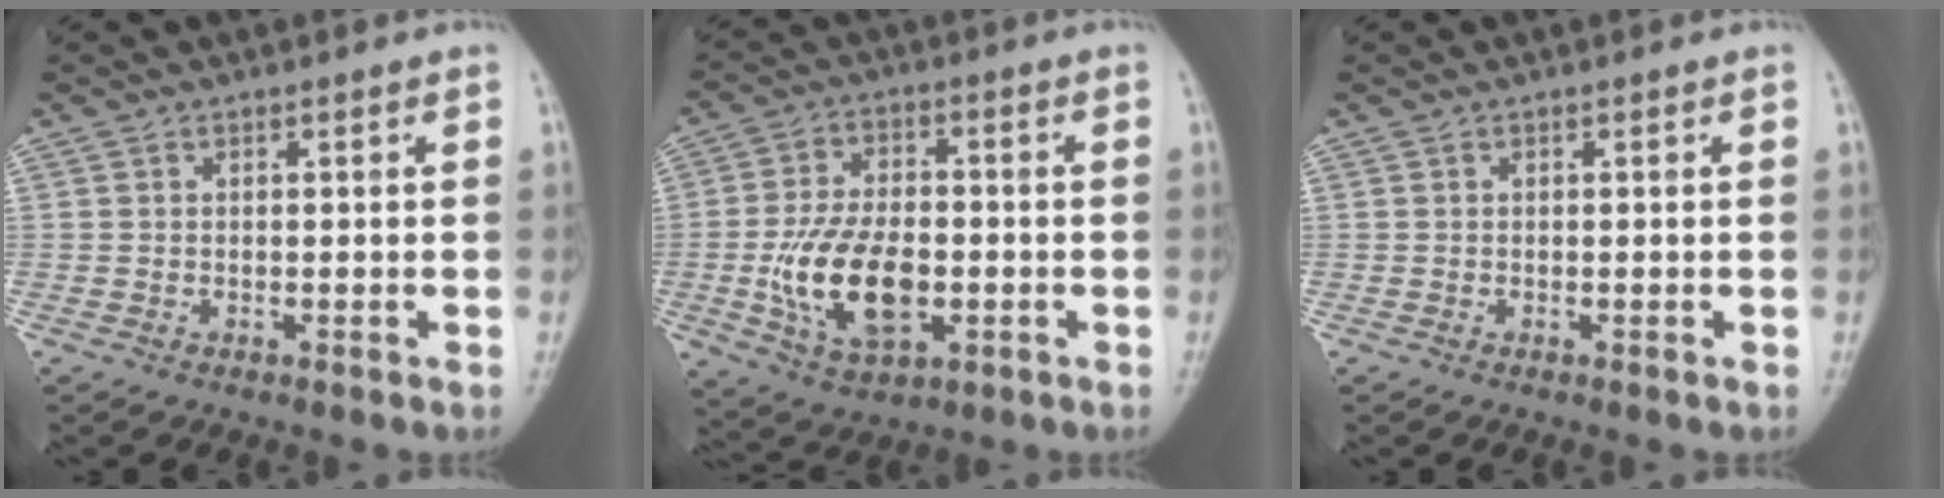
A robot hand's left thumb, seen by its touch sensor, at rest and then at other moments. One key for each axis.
{"total": 14.3, "fx": -3.0, "fy": 8.1, "fz": 11.4, "tx": -0.195, "ty": 0.007, "tz": -0.046}
{"total": 0.0}